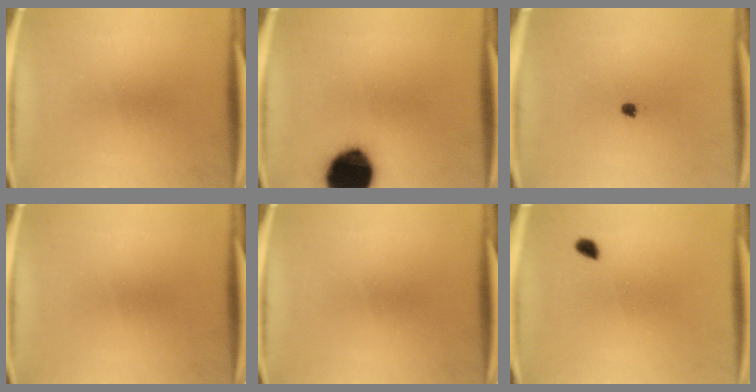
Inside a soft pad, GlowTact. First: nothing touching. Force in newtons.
{"total": 19.6}
{"total": 1.3}
{"total": 0.0}
{"total": 0.0}
{"total": 1.7}